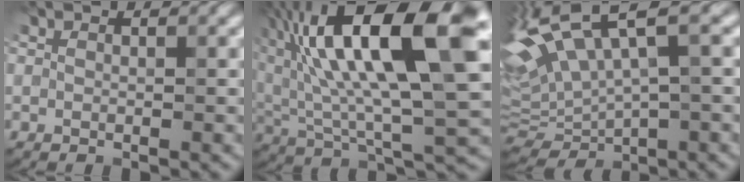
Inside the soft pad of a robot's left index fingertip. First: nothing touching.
{"total": 17.0, "force": [5.4, 6.1, 14.9], "torque": [-0.267, 0.020, 0.088]}
{"total": 9.6, "force": [3.5, 3.2, 8.4], "torque": [-0.174, 0.019, 0.072]}